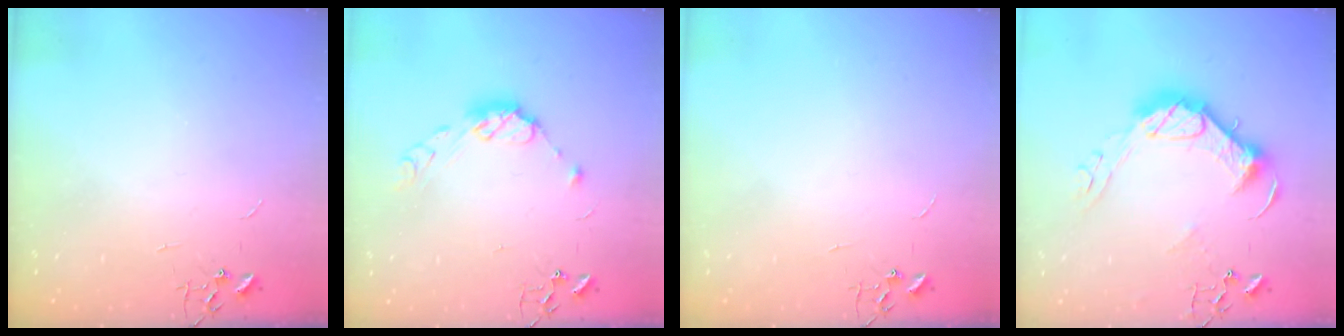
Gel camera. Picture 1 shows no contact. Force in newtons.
{"total": 9.5, "press": 9.5, "slide": 0.7}
{"total": 0.0}
{"total": 15.5, "press": 15.4, "slide": 1.4}